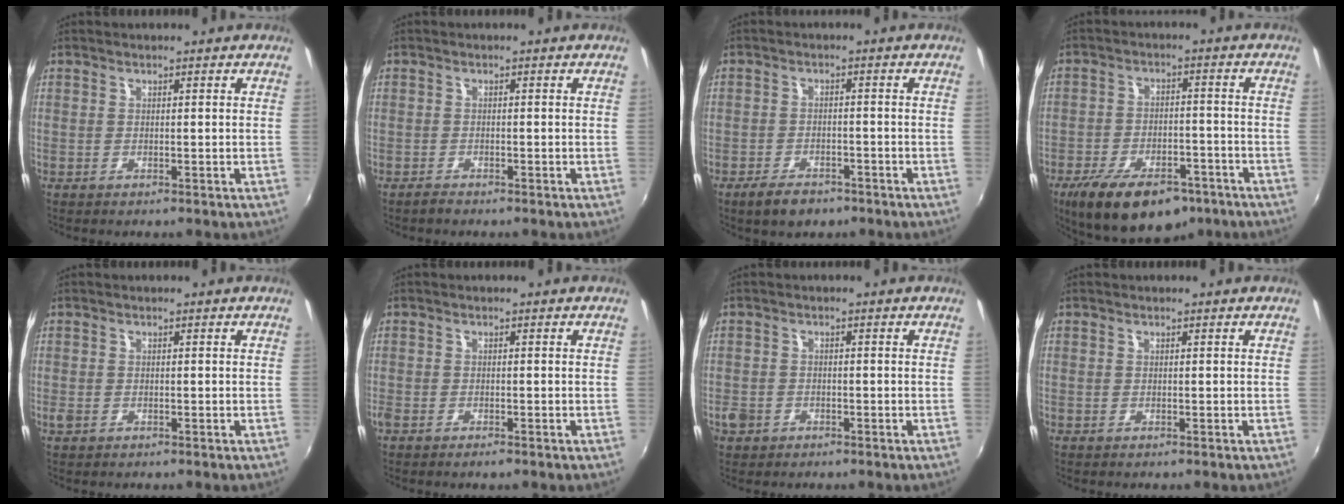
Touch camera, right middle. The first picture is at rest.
{"total": 1.1, "force": [-1.1, 0.4, 0.1], "torque": [-0.003, 0.001, -0.021]}
{"total": 5.5, "force": [-3.9, 2.7, 2.6], "torque": [-0.069, -0.003, -0.062]}
{"total": 17.9, "force": [-12.0, 7.9, 10.7], "torque": [-0.207, -0.019, -0.177]}
{"total": 1.4, "force": [-0.7, 1.0, 0.7], "torque": [-0.015, -0.002, -0.013]}
{"total": 1.9, "force": [-1.5, 0.7, 0.9], "torque": [-0.024, -0.005, -0.030]}
{"total": 3.1, "force": [-1.6, 2.5, 1.0], "torque": [-0.025, 0.000, -0.029]}
{"total": 0.0}